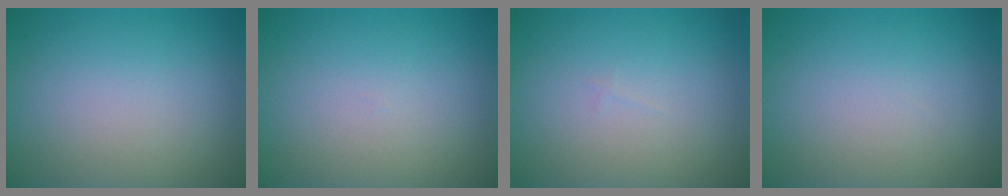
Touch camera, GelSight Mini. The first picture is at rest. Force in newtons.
{"total": 0.0}
{"total": 0.0}
{"total": 0.0}